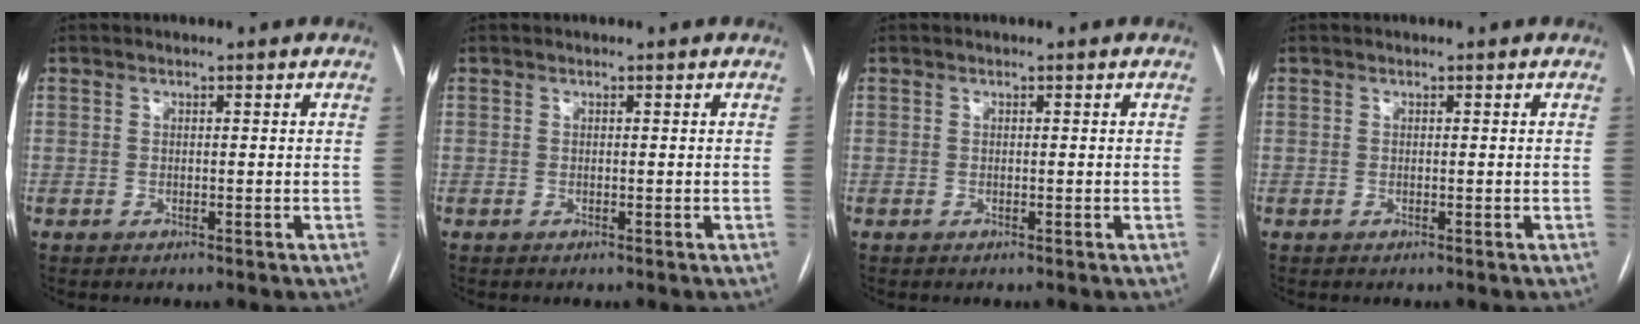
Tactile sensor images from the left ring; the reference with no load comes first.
{"total": 0.0}
{"total": 0.0}
{"total": 0.0}